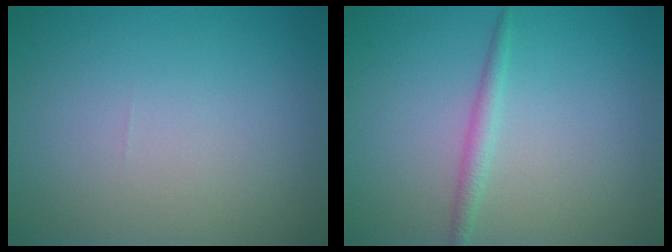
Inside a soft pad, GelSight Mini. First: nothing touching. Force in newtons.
{"total": 1.4, "press": 1.4, "slide": 0.1}